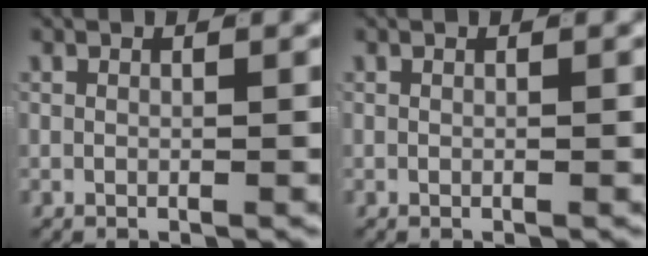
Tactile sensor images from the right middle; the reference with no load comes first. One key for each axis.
{"total": 0.0}